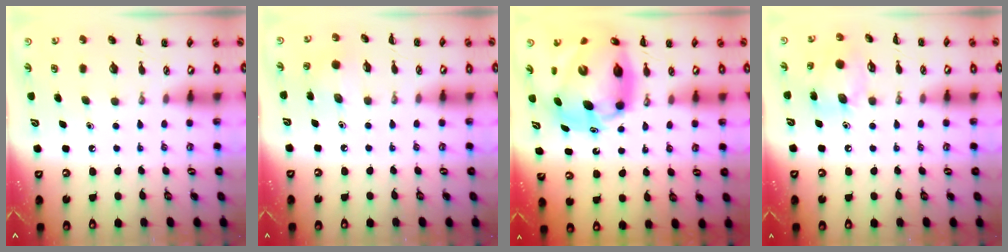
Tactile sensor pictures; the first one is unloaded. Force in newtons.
{"total": 2.8, "press": 2.8, "slide": 0.7}
{"total": 14.6, "press": 14.0, "slide": 3.9}
{"total": 10.3, "press": 10.2, "slide": 1.2}